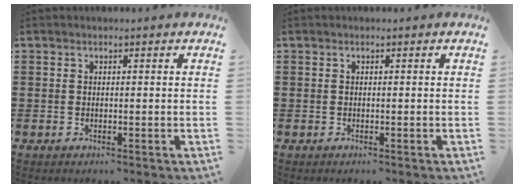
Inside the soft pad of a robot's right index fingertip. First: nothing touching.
{"total": 0.0}